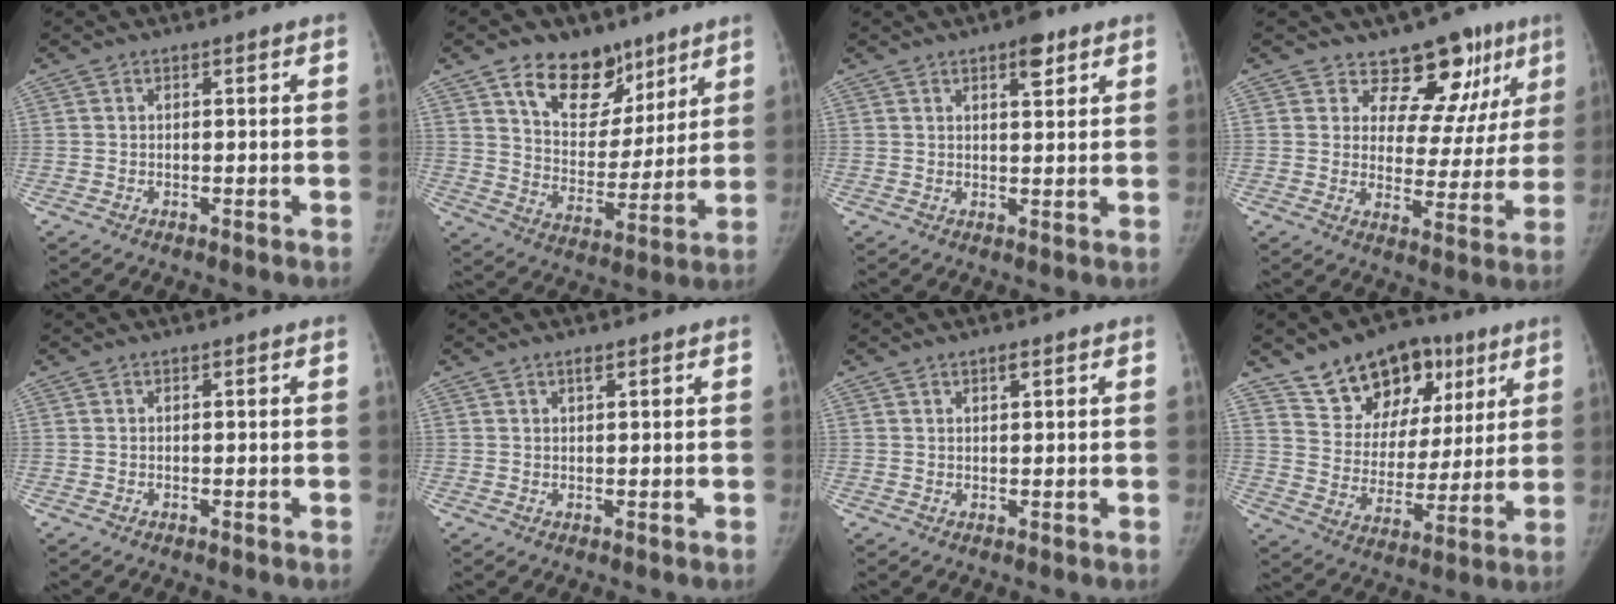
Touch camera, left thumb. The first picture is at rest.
{"total": 15.3, "force": [9.8, 9.7, 6.8], "torque": [-0.059, -0.052, 0.167]}
{"total": 4.3, "force": [2.5, 1.7, 3.0], "torque": [-0.031, -0.012, 0.034]}
{"total": 13.4, "force": [9.2, 7.7, 5.8], "torque": [-0.014, -0.051, 0.114]}
{"total": 0.0}
{"total": 1.1, "force": [0.8, 0.4, 0.7], "torque": [-0.008, -0.003, 0.013]}
{"total": 1.3, "force": [0.9, 0.5, 0.9], "torque": [-0.009, -0.003, 0.013]}
{"total": 17.7, "force": [10.7, 11.4, 8.4], "torque": [-0.078, -0.034, 0.177]}